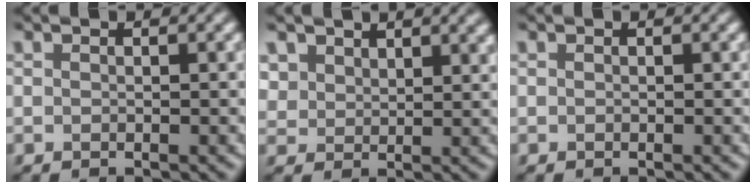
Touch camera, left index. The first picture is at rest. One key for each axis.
{"total": 3.6, "fx": 2.7, "fy": 2.0, "fz": 1.2, "tx": -0.042, "ty": 0.000, "tz": 0.050}
{"total": 0.0}